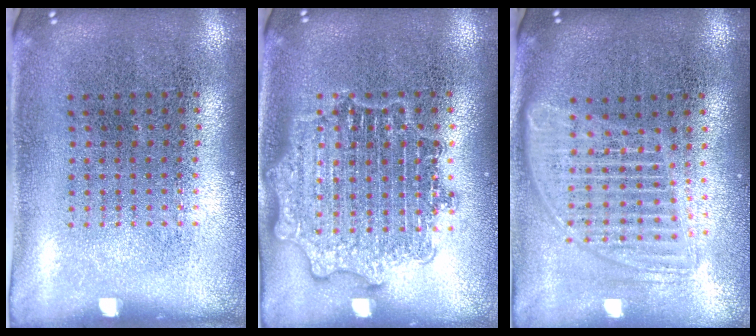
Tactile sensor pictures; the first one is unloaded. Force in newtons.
{"total": 3.0, "press": 3.0, "slide": 0.5}
{"total": 1.7, "press": 1.4, "slide": 0.9}